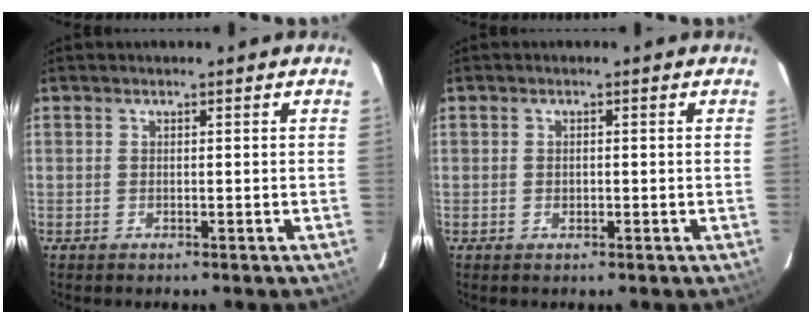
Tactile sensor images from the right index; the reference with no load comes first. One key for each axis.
{"total": 1.1, "fx": -0.2, "fy": 0.8, "fz": 0.7, "tx": -0.013, "ty": 0.002, "tz": -0.004}